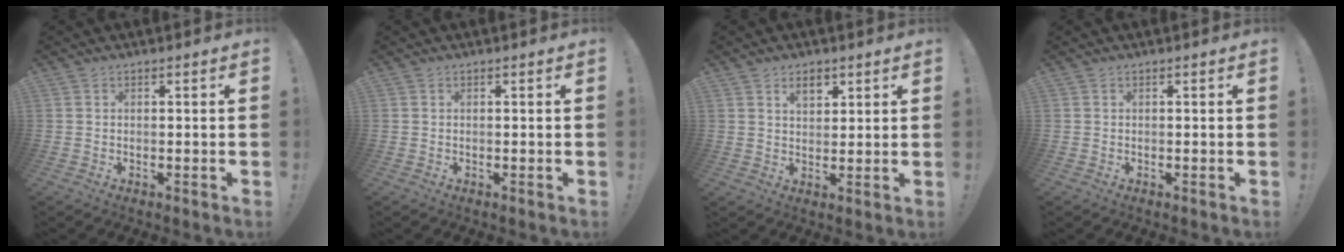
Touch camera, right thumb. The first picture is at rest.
{"total": 0.0}
{"total": 5.3, "force": [3.2, 3.5, 2.2], "torque": [-0.020, -0.016, 0.055]}
{"total": 0.0}